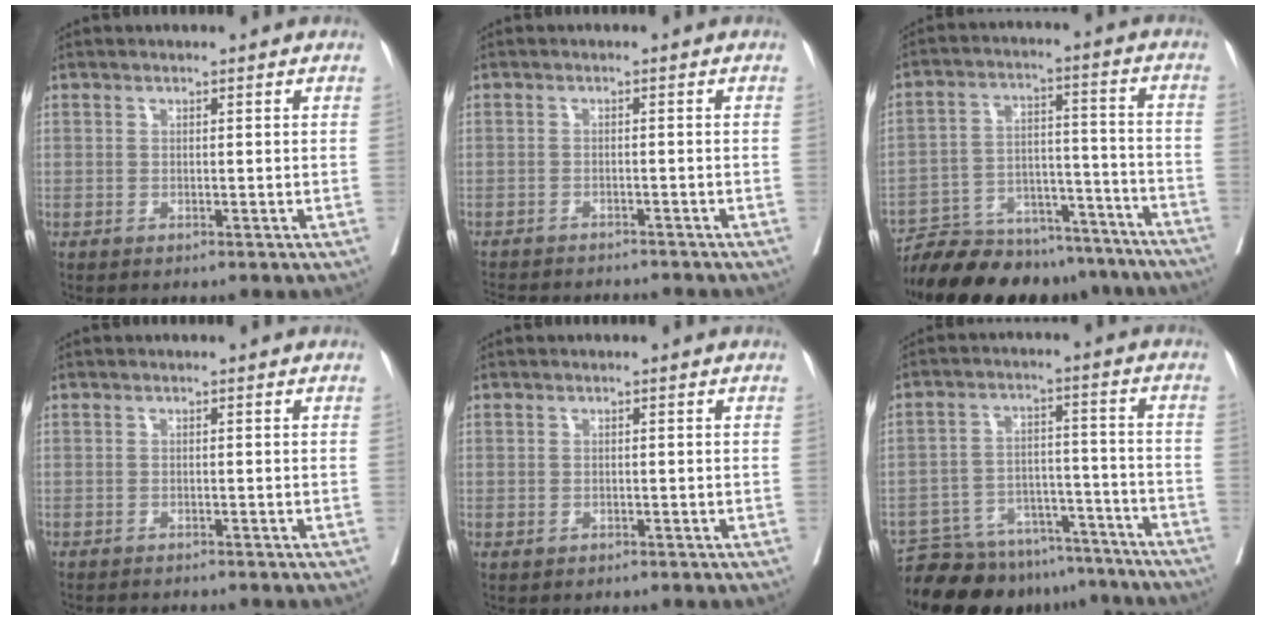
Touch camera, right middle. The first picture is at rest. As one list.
[{"total": 10.7, "force": [-10.0, 2.0, 3.4], "torque": [-0.057, -0.007, -0.132]}, {"total": 23.3, "force": [-20.7, 6.7, 8.2], "torque": [-0.125, 0.010, -0.299]}, {"total": 3.2, "force": [-3.0, 0.3, 1.0], "torque": [-0.014, -0.006, -0.042]}, {"total": 0.8, "force": [-0.3, 0.7, 0.1], "torque": [-0.002, 0.004, -0.004]}, {"total": 15.7, "force": [-14.2, 5.5, 3.4], "torque": [-0.043, 0.027, -0.198]}]